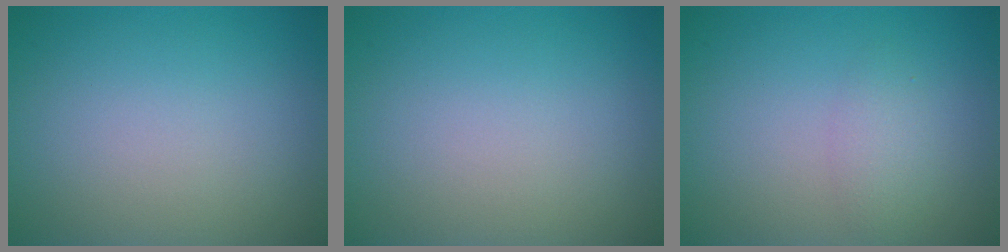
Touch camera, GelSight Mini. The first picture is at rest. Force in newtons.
{"total": 0.0}
{"total": 1.6, "press": 1.5, "slide": 0.2}